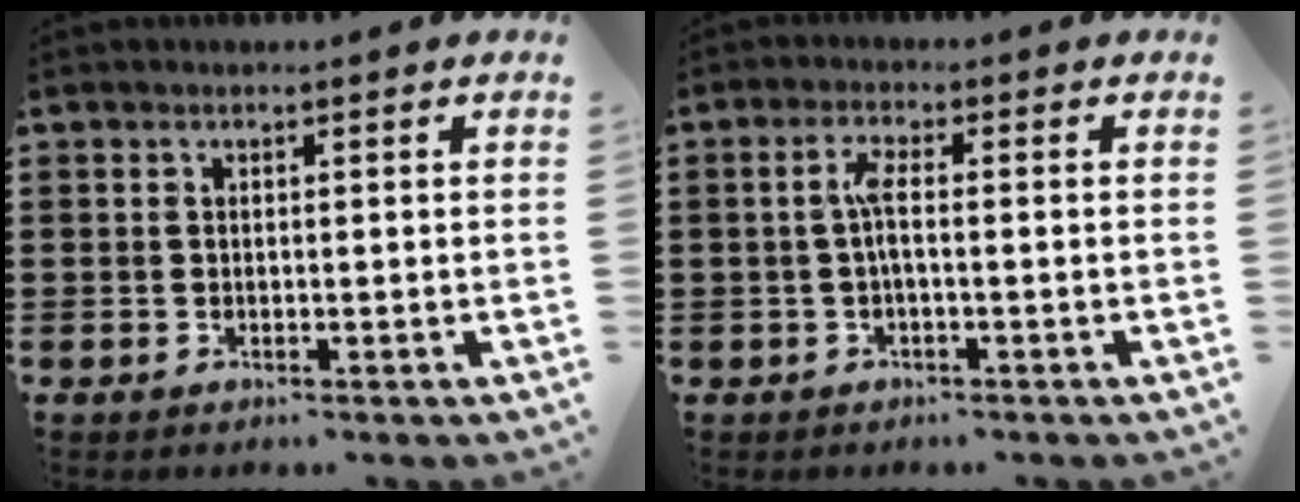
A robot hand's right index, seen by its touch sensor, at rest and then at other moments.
{"total": 3.2, "force": [-0.4, 0.4, 3.1], "torque": [-0.066, 0.000, -0.013]}